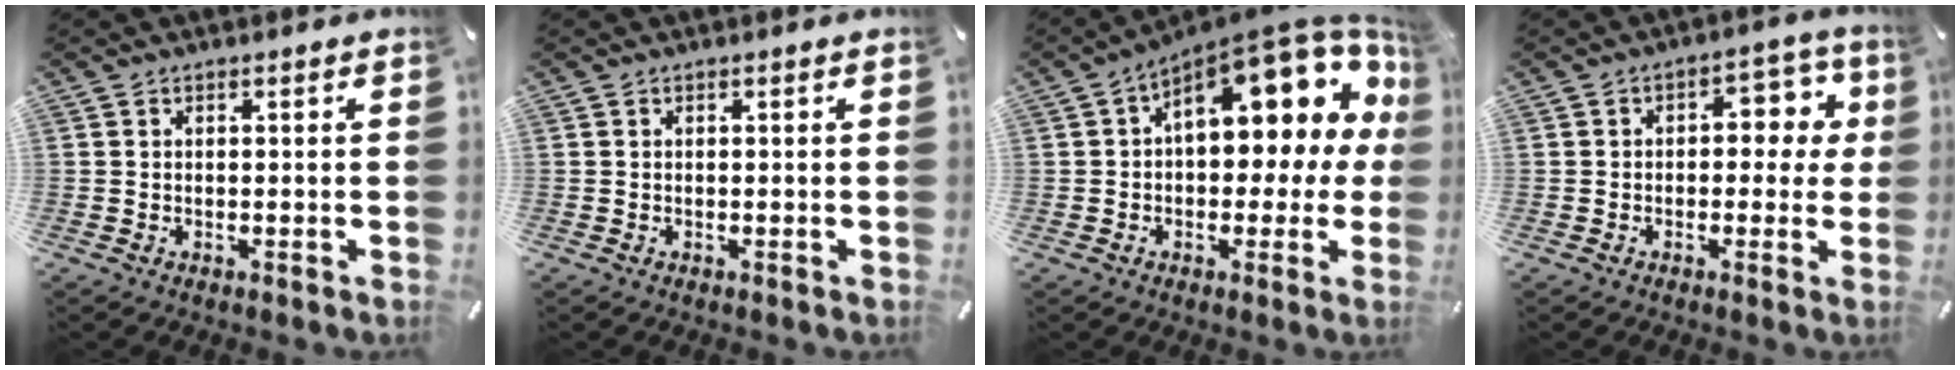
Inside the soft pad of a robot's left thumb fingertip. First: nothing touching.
{"total": 0.0}
{"total": 18.4, "force": [7.4, 9.3, 14.0], "torque": [-0.172, -0.058, 0.120]}
{"total": 7.8, "force": [0.8, 5.2, 5.9], "torque": [-0.066, -0.002, 0.004]}